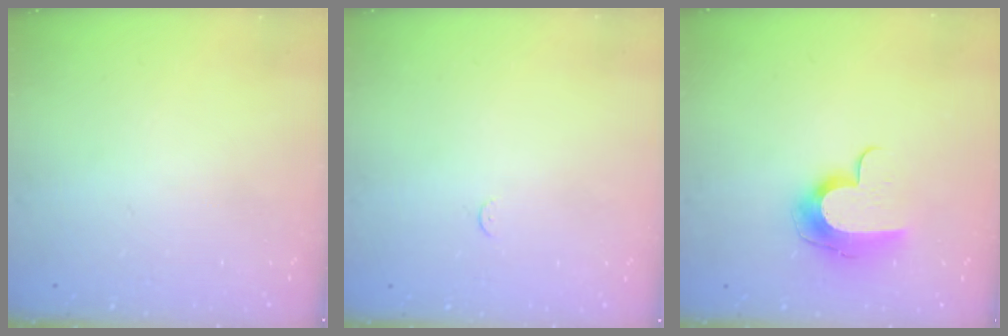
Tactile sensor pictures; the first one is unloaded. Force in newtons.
{"total": 2.3, "press": 2.3, "slide": 0.3}
{"total": 10.2, "press": 10.2, "slide": 0.5}